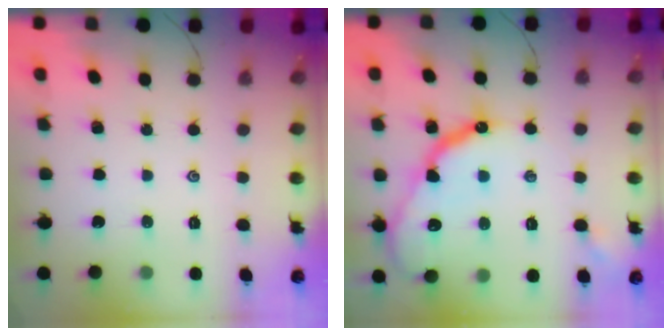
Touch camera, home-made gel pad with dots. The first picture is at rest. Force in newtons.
{"total": 16.0, "press": 15.9, "slide": 0.8}